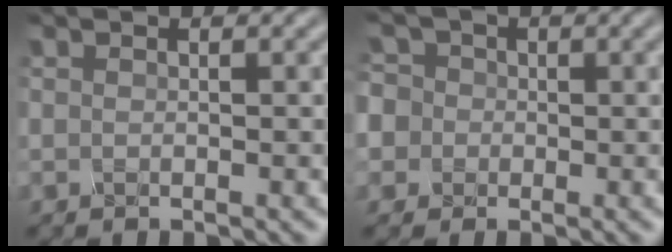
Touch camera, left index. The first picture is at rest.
{"total": 6.9, "force": [0.4, 6.4, 2.5], "torque": [-0.047, 0.038, -0.035]}